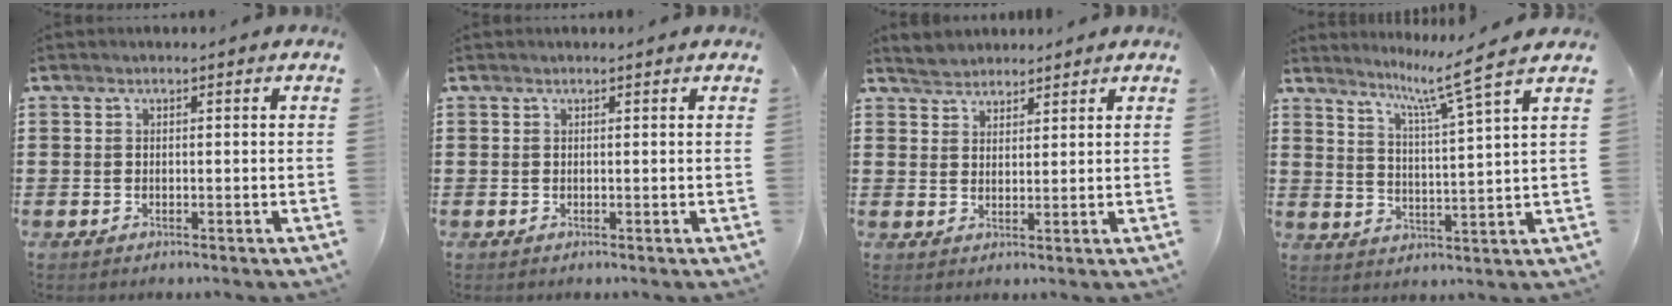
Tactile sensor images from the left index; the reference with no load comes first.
{"total": 0.0}
{"total": 2.6, "force": [2.3, 1.0, -0.5], "torque": [0.000, 0.002, 0.045]}
{"total": 6.8, "force": [5.3, -1.3, 4.1], "torque": [-0.084, -0.042, 0.077]}